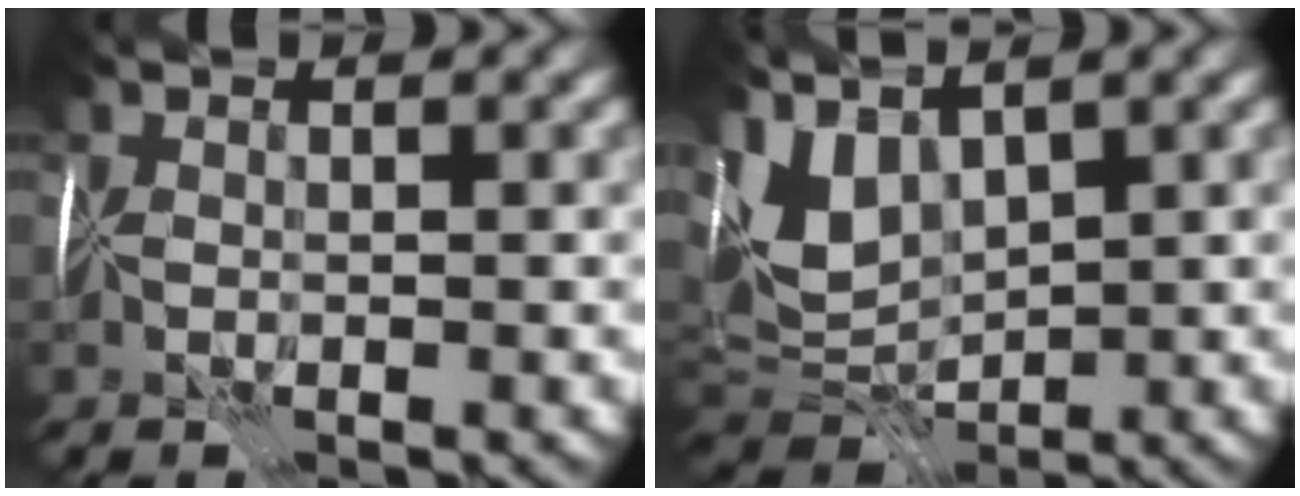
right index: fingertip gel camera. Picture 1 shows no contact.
{"total": 6.4, "force": [2.4, 2.8, 5.2], "torque": [-0.107, -0.007, 0.045]}